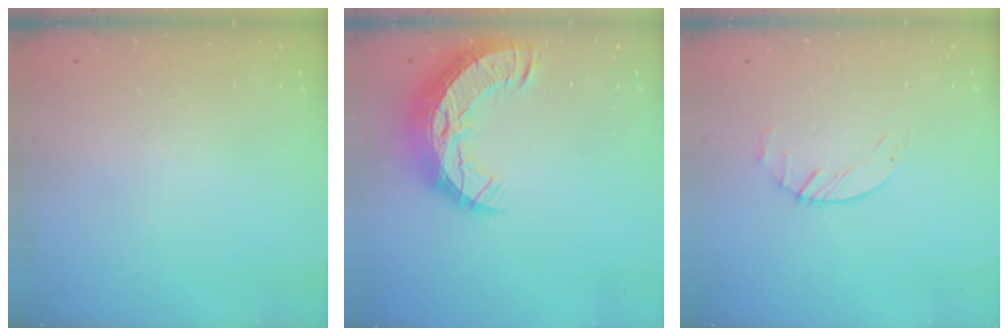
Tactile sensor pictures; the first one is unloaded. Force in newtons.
{"total": 13.4, "press": 13.4, "slide": 0.9}
{"total": 2.2, "press": 2.2, "slide": 0.4}